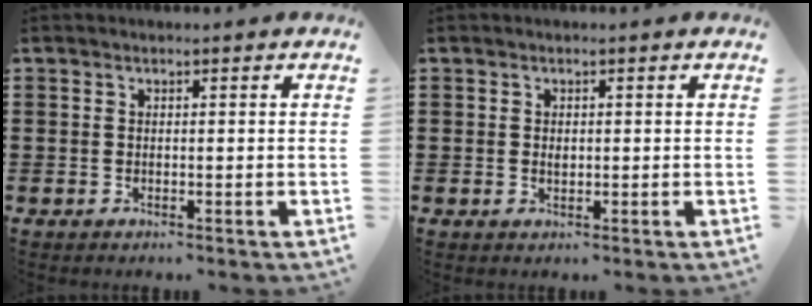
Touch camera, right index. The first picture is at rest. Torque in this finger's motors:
{"motor_torque": [2.14, 0.00, 0.01, 0.02]}